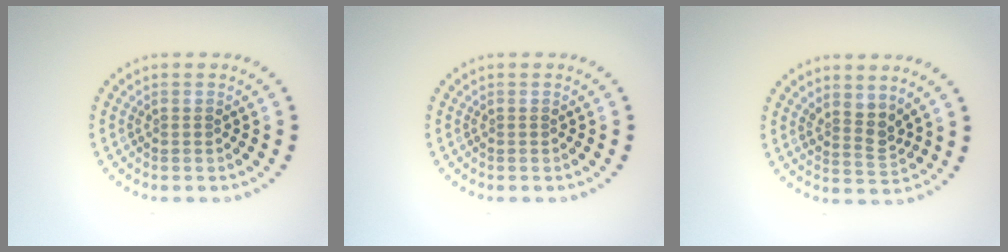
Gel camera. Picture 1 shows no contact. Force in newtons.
{"total": 0.0}
{"total": 2.2, "press": 1.7, "slide": 1.3}